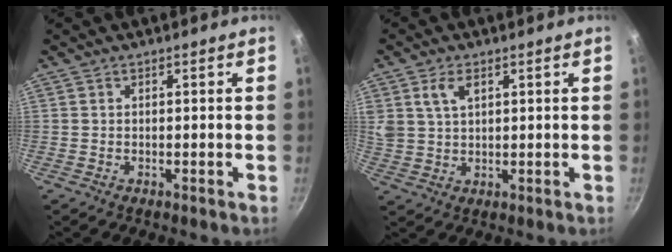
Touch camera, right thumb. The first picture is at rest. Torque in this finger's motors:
{"motor_torque": [0.47, 1.55, 0.68, 0.54, 0.05]}